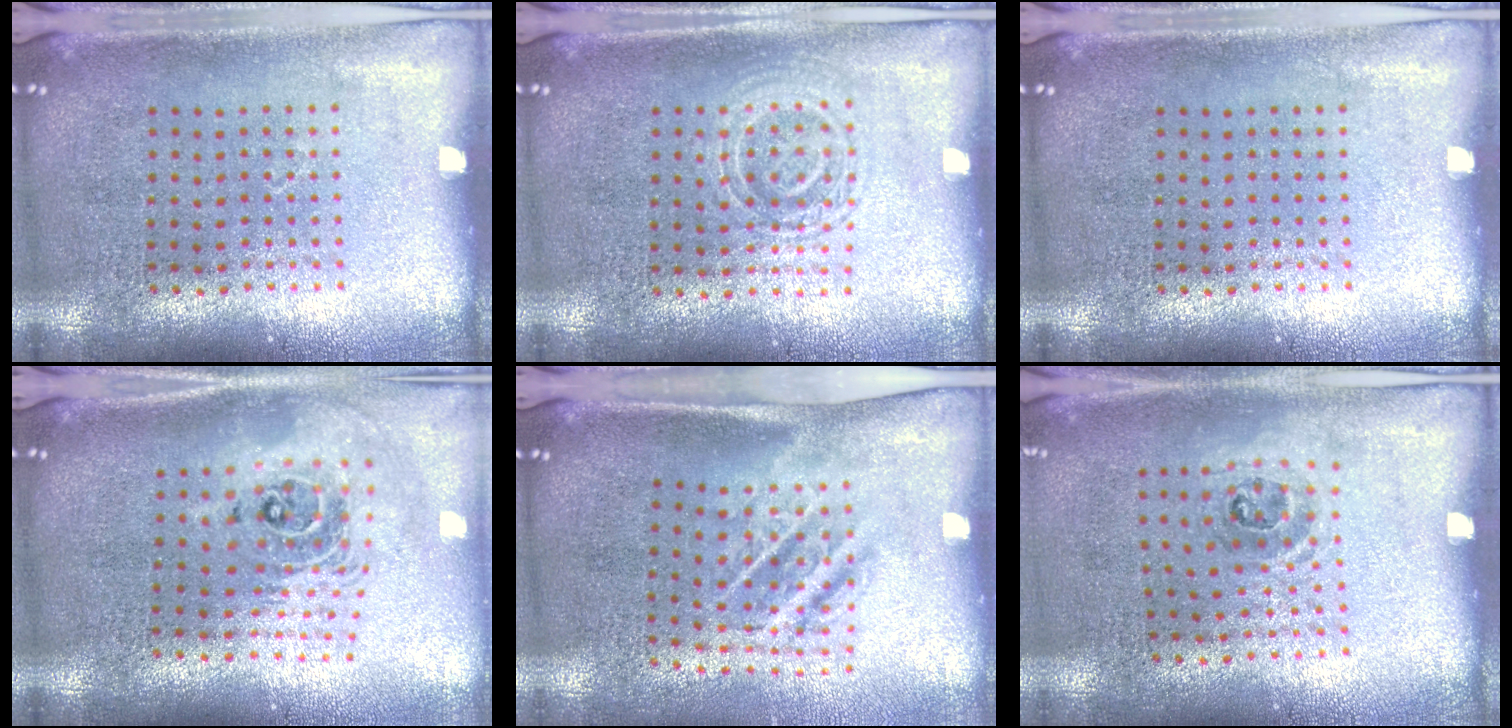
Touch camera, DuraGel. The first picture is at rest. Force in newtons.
{"total": 1.3, "press": 1.2, "slide": 0.3}
{"total": 0.0}
{"total": 2.1, "press": 1.7, "slide": 1.4}
{"total": 1.8, "press": 1.2, "slide": 1.4}
{"total": 1.0, "press": 0.7, "slide": 0.7}